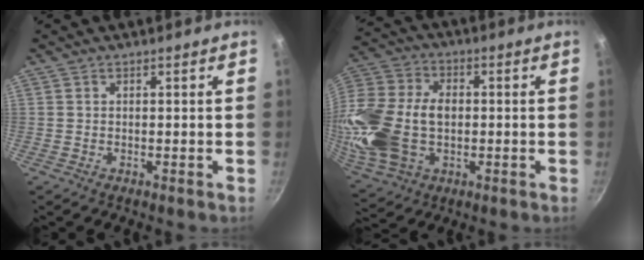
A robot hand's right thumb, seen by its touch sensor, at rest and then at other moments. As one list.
[{"total": 21.0, "force": [-1.3, 14.3, 15.3], "torque": [-0.305, 0.025, -0.019]}]